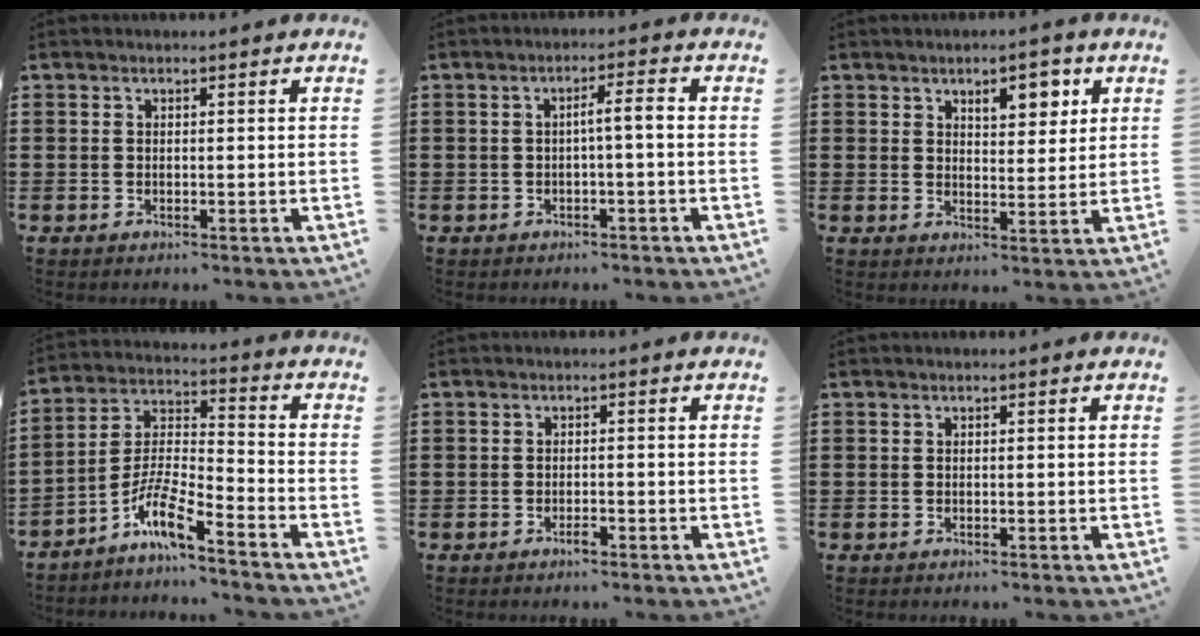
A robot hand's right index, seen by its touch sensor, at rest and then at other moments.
{"total": 2.7, "force": [-0.6, 0.0, 2.7], "torque": [-0.048, 0.000, -0.014]}
{"total": 5.0, "force": [2.7, 2.2, 3.6], "torque": [-0.045, -0.004, 0.040]}
{"total": 8.2, "force": [-6.2, 1.1, 5.3], "torque": [-0.122, -0.011, -0.123]}
{"total": 1.3, "force": [-0.9, 0.4, 0.9], "torque": [-0.020, -0.003, -0.016]}
{"total": 0.0}